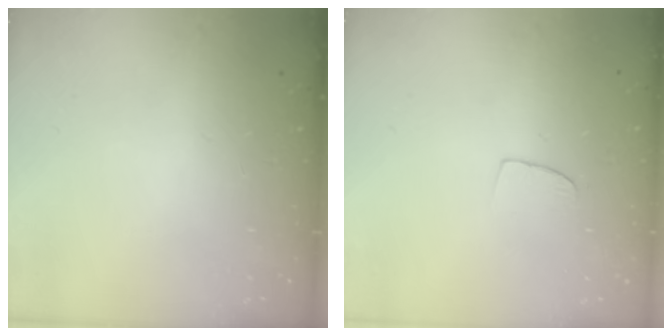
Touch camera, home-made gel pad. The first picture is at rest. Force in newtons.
{"total": 5.8, "press": 5.8, "slide": 0.4}